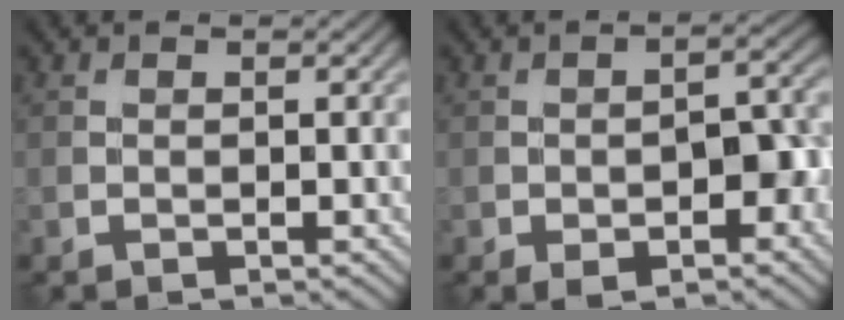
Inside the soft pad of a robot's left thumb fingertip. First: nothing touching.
{"total": 7.0, "force": [-2.6, 3.3, 5.5], "torque": [-0.082, -0.005, -0.036]}